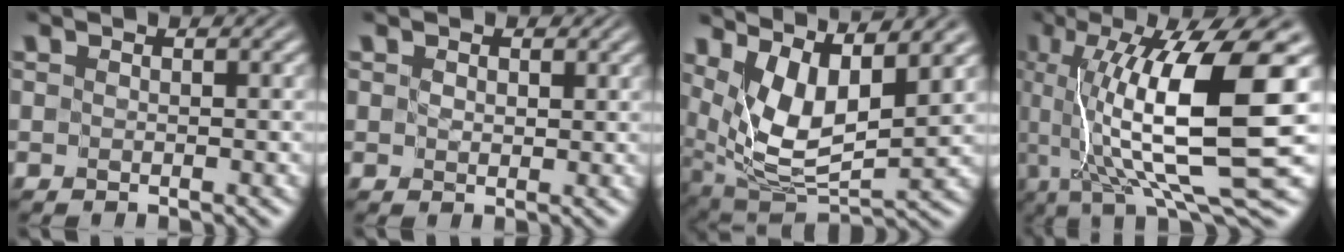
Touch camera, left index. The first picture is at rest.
{"total": 1.2, "force": [0.5, 1.0, 0.3], "torque": [-0.005, -0.001, 0.008]}
{"total": 8.5, "force": [4.1, 2.9, 6.8], "torque": [-0.134, 0.001, 0.082]}
{"total": 13.7, "force": [1.5, 3.2, 13.2], "torque": [-0.216, 0.005, 0.034]}